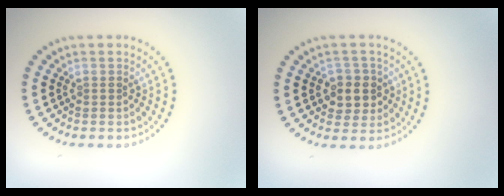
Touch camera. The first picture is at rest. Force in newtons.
{"total": 2.8, "press": 2.6, "slide": 0.9}